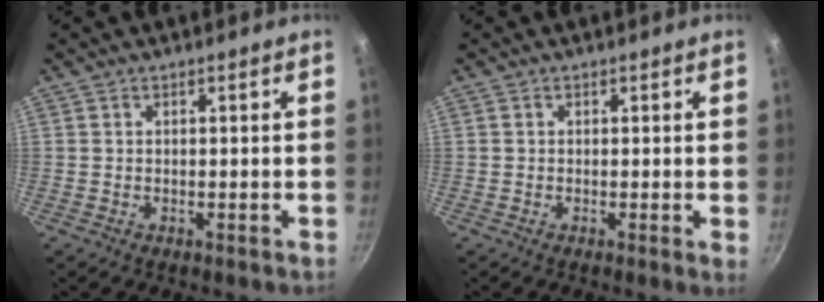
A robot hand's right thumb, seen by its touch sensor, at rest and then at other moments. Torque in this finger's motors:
{"motor_torque": [-0.35, -0.36, -0.34, 0.08, 0.04]}